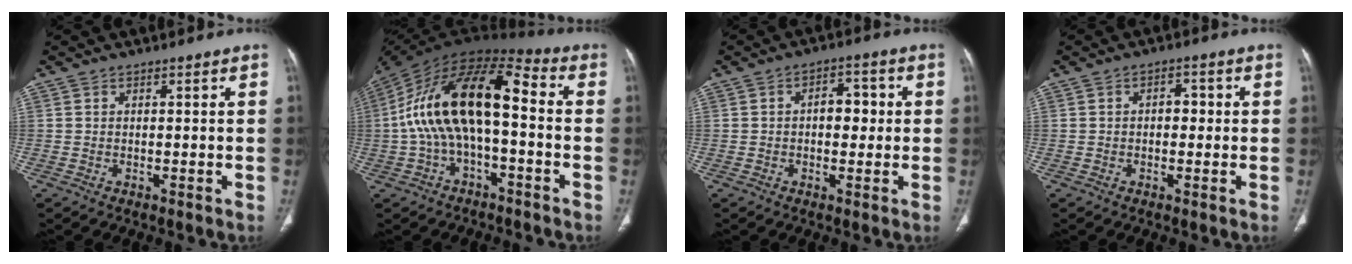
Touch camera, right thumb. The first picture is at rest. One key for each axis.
{"total": 18.7, "fx": -1.0, "fy": 8.5, "fz": 16.6, "tx": -0.305, "ty": 0.057, "tz": -0.026}
{"total": 5.8, "fx": 0.4, "fy": 3.6, "fz": 4.5, "tx": -0.044, "ty": 0.013, "tz": 0.002}
{"total": 3.1, "fx": 0.1, "fy": 2.0, "fz": 2.3, "tx": -0.024, "ty": 0.010, "tz": -0.001}